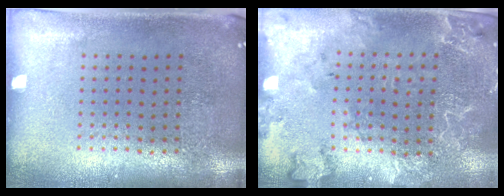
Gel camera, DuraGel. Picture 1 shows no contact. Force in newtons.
{"total": 2.2, "press": 2.1, "slide": 0.5}